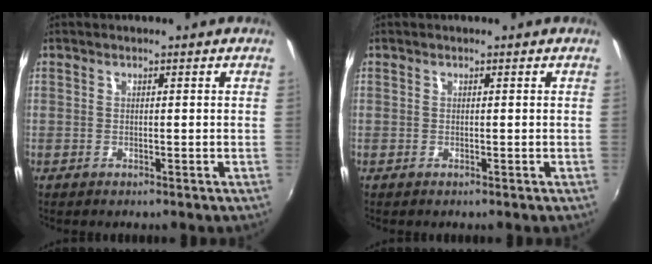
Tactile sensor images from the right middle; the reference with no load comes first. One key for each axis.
{"total": 0.0}